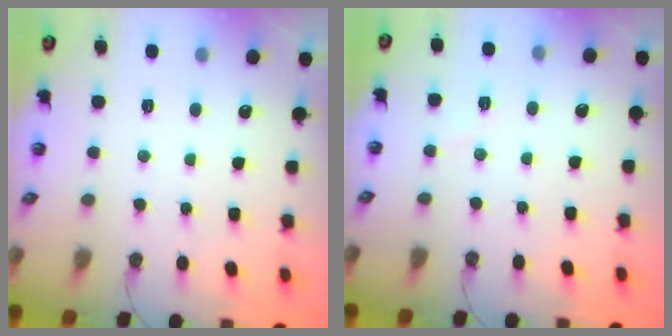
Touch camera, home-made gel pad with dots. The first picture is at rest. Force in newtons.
{"total": 3.4, "press": 3.0, "slide": 1.6}